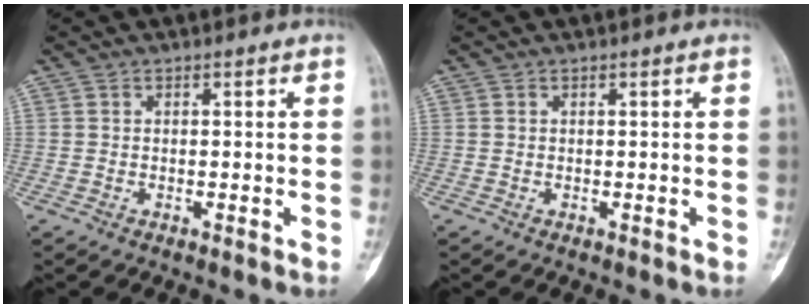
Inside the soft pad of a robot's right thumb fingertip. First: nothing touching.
{"total": 0.0}